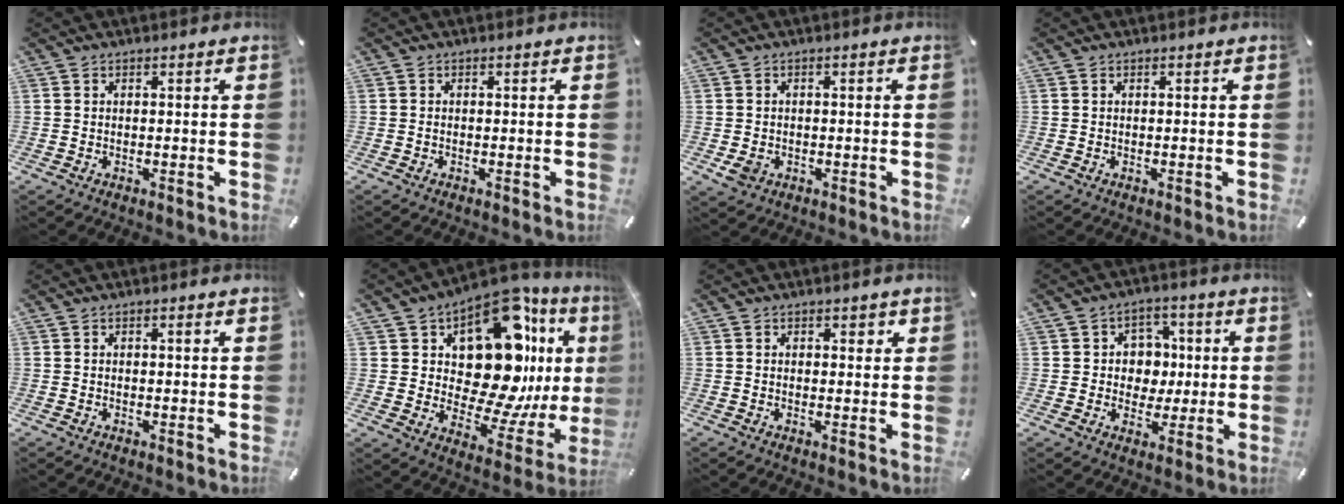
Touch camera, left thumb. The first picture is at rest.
{"total": 0.5, "force": [-0.3, 0.3, 0.3], "torque": [-0.007, -0.001, -0.006]}
{"total": 2.8, "force": [-0.8, 2.3, 1.5], "torque": [-0.038, -0.001, -0.017]}
{"total": 0.0}
{"total": 0.8, "force": [0.1, 0.3, 0.8], "torque": [-0.015, 0.003, 0.001]}
{"total": 22.5, "force": [7.4, 12.6, 17.2], "torque": [-0.268, -0.075, 0.128]}
{"total": 1.5, "force": [0.5, 1.2, 0.8], "torque": [0.000, 0.000, 0.004]}
{"total": 7.5, "force": [0.3, 7.2, 2.2], "torque": [-0.032, 0.004, 0.006]}